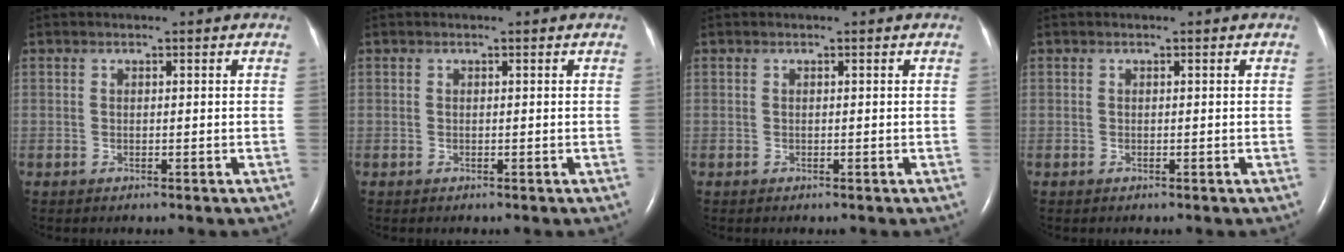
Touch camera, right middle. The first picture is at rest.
{"total": 0.0}
{"total": 0.0}
{"total": 0.0}